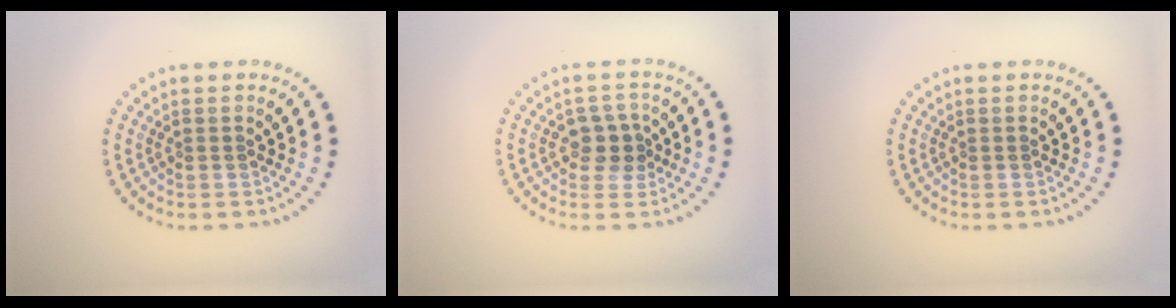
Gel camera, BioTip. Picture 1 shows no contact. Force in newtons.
{"total": 2.7, "press": 2.5, "slide": 1.0}
{"total": 0.0}